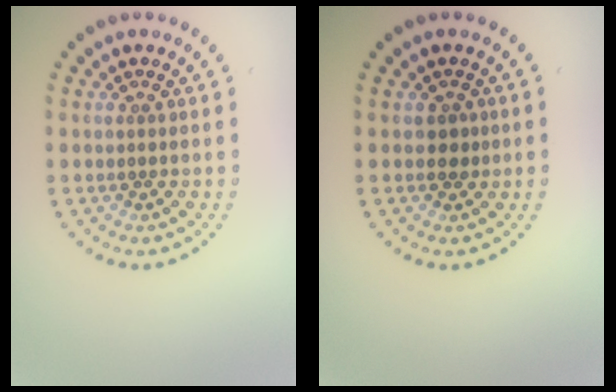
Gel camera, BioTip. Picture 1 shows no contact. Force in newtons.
{"total": 1.3, "press": 1.1, "slide": 0.6}